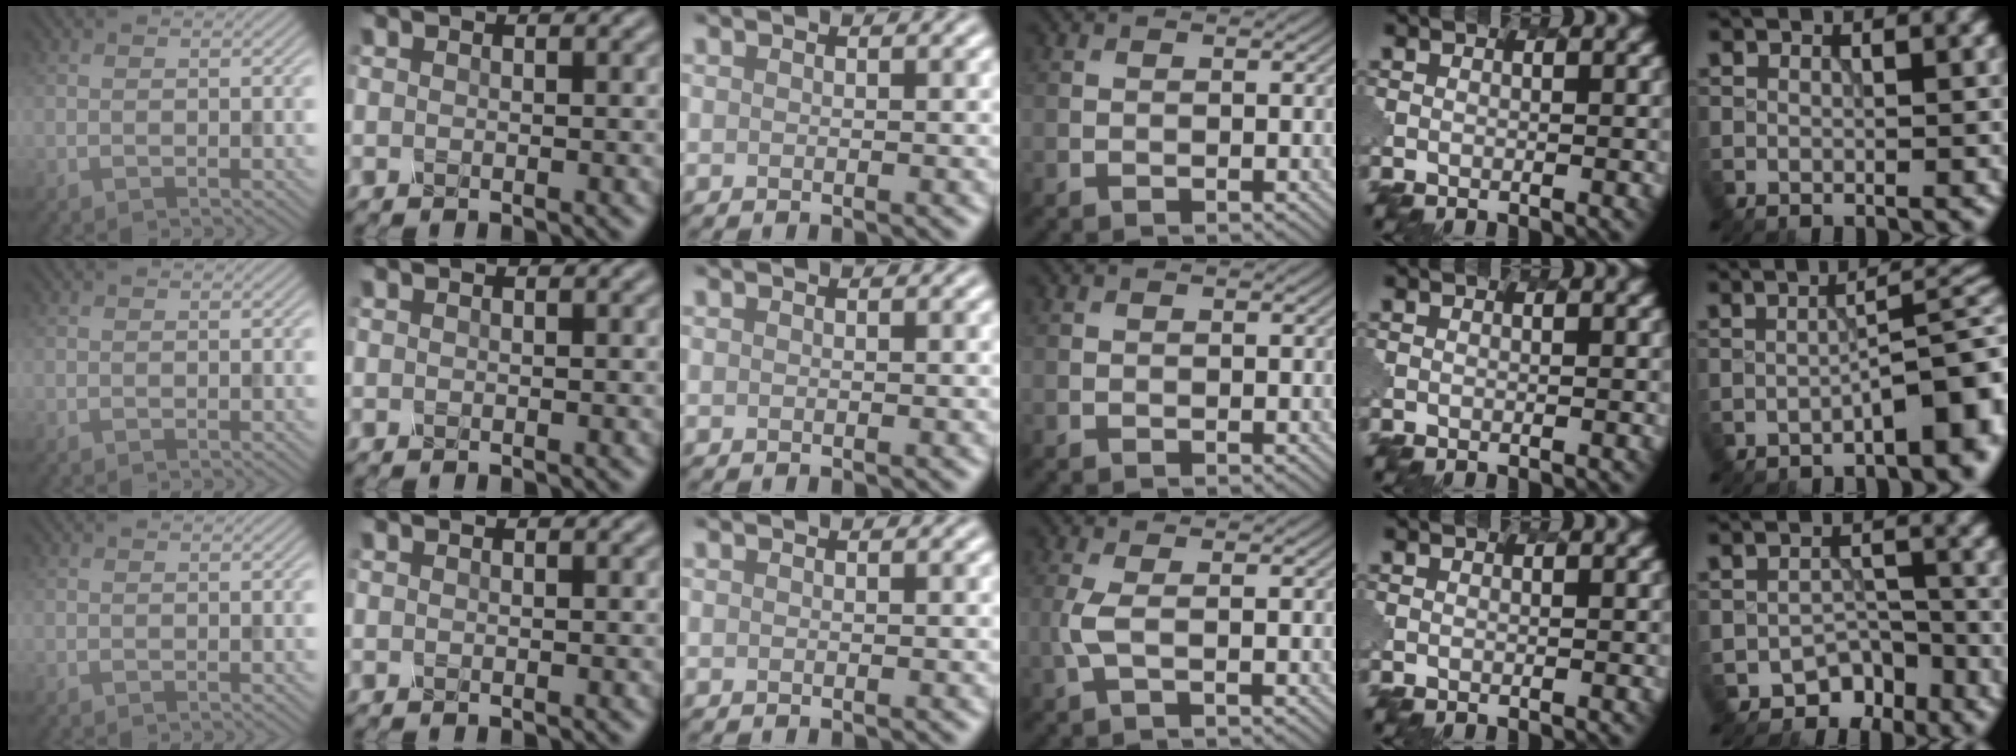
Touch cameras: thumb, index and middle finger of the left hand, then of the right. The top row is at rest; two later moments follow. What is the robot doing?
{"motion": "dispense", "object": "dispenser bottle"}